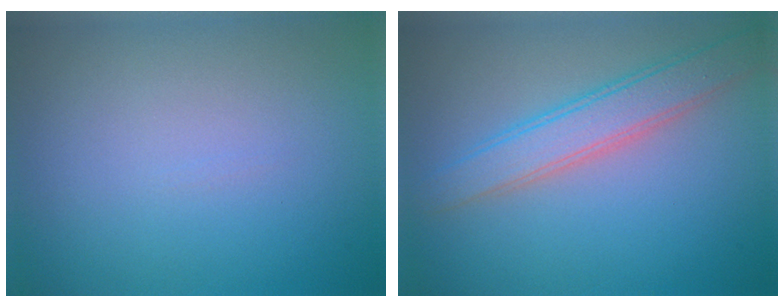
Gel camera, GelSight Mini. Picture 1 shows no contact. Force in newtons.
{"total": 3.8, "press": 3.8, "slide": 0.1}